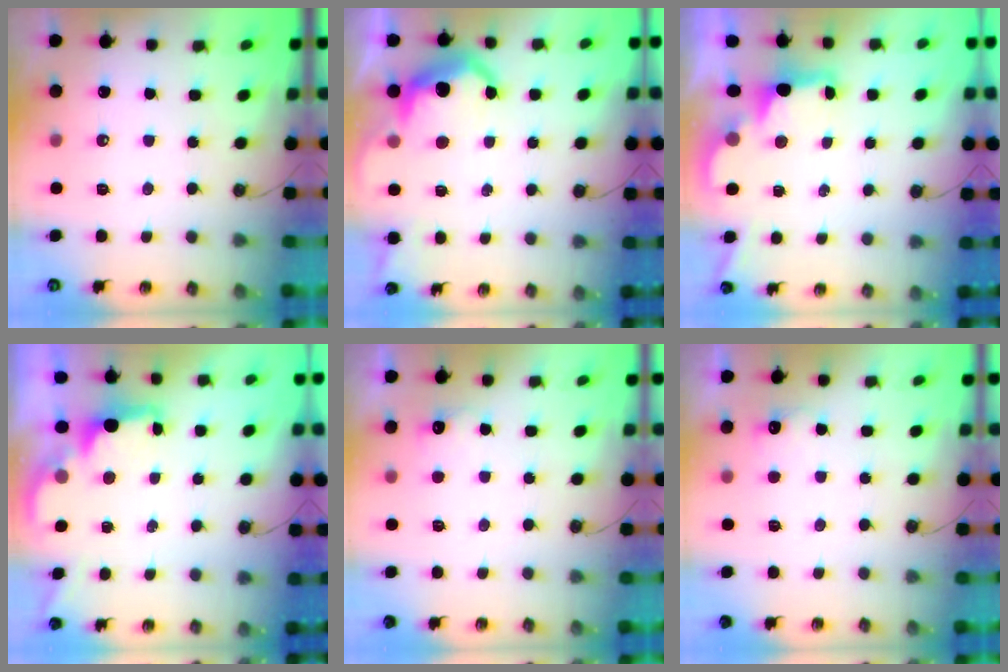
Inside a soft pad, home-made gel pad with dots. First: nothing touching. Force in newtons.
{"total": 11.5, "press": 11.4, "slide": 1.1}
{"total": 2.5, "press": 2.4, "slide": 0.7}
{"total": 1.9, "press": 1.7, "slide": 0.8}
{"total": 4.9, "press": 4.8, "slide": 1.1}
{"total": 4.9, "press": 4.8, "slide": 1.1}